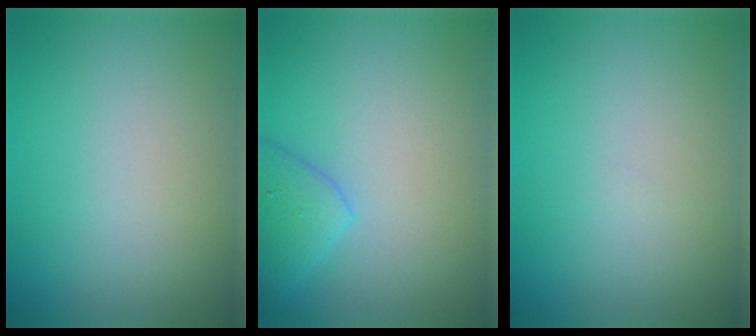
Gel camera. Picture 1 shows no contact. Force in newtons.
{"total": 2.5, "press": 2.4, "slide": 0.3}
{"total": 0.0}